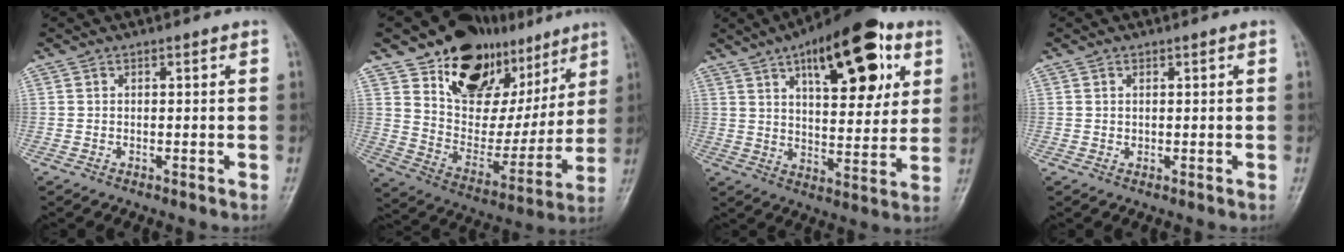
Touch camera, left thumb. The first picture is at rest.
{"total": 23.6, "force": [14.6, 14.6, 11.4], "torque": [-0.111, -0.056, 0.240]}
{"total": 21.8, "force": [9.9, 9.4, 17.0], "torque": [-0.211, -0.023, 0.149]}
{"total": 0.5, "force": [0.3, 0.4, 0.1], "torque": [0.003, -0.001, 0.005]}